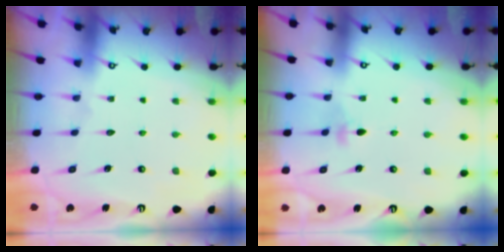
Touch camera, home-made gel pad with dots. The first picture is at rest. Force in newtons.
{"total": 2.8, "press": 2.7, "slide": 0.8}